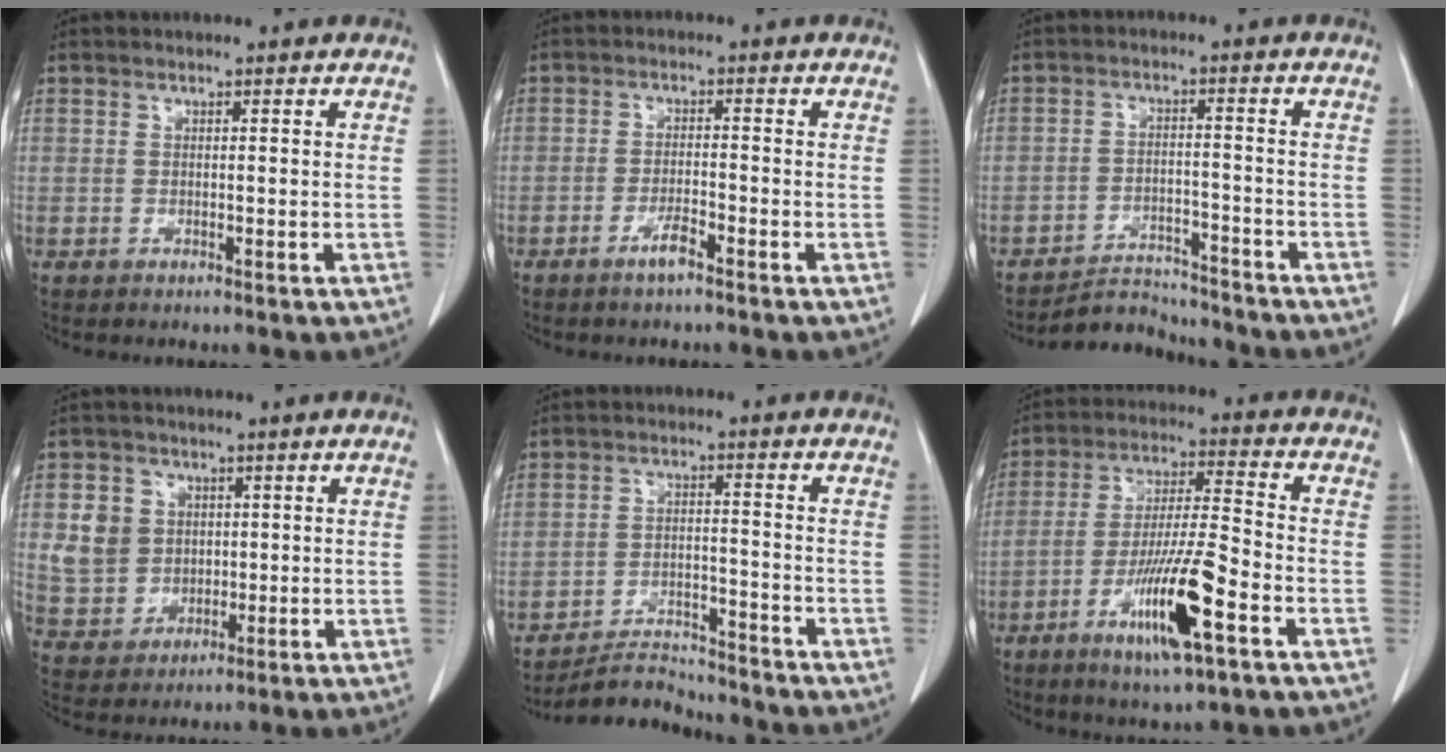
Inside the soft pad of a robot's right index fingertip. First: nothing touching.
{"total": 2.9, "force": [-2.1, 0.2, 2.0], "torque": [-0.038, -0.001, -0.039]}
{"total": 6.0, "force": [-5.8, 1.1, -0.9], "torque": [0.016, 0.008, -0.095]}
{"total": 7.3, "force": [1.6, 6.7, 2.5], "torque": [-0.061, 0.017, 0.041]}
{"total": 6.6, "force": [-6.6, 1.0, -0.4], "torque": [0.008, 0.003, -0.110]}
{"total": 13.5, "force": [-6.1, 1.0, 12.1], "torque": [-0.226, -0.016, -0.108]}